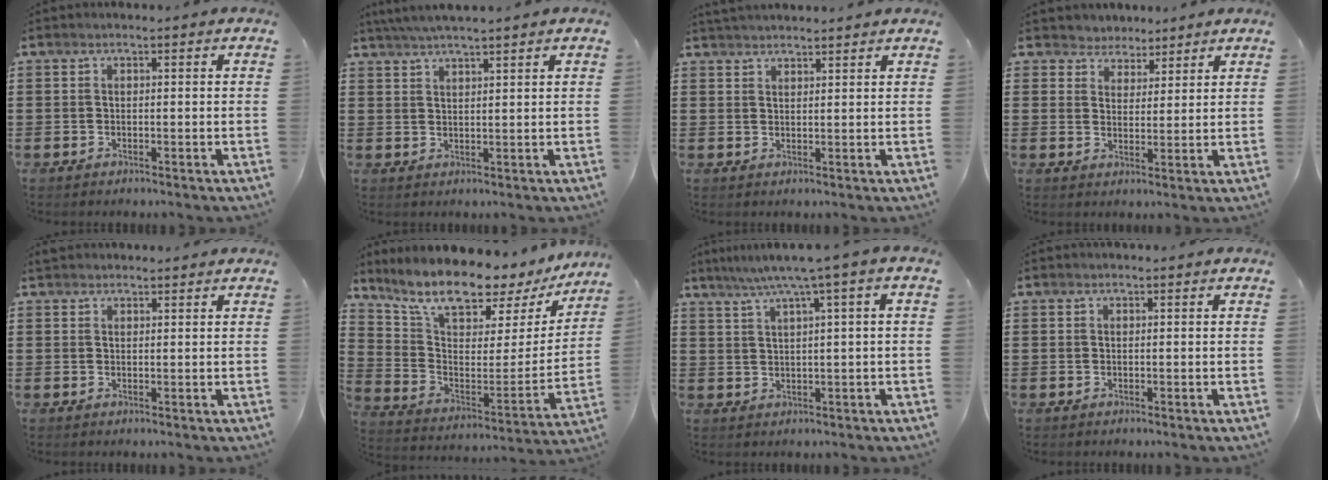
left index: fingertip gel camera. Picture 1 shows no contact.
{"total": 3.1, "force": [2.8, -0.3, 1.2], "torque": [-0.031, -0.002, 0.052]}
{"total": 2.0, "force": [2.0, -0.1, 0.0], "torque": [-0.004, 0.000, 0.040]}
{"total": 3.7, "force": [3.1, 2.1, -0.5], "torque": [-0.012, -0.003, 0.056]}
{"total": 1.3, "force": [1.3, 0.4, 0.1], "torque": [-0.005, 0.002, 0.024]}
{"total": 10.3, "force": [8.5, 2.4, 5.2], "torque": [-0.117, -0.071, 0.141]}
{"total": 4.2, "force": [1.9, -0.6, 3.8], "torque": [-0.078, -0.006, 0.027]}
{"total": 0.0}